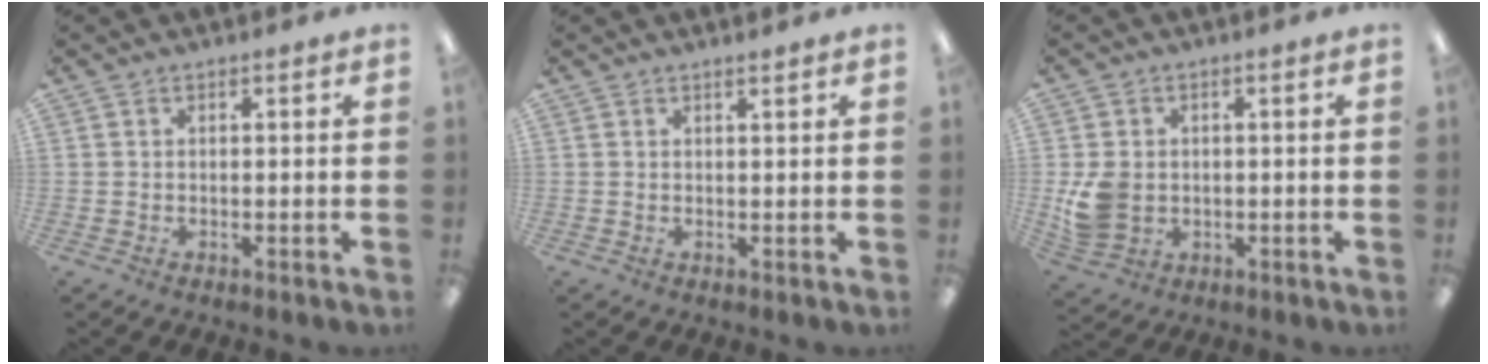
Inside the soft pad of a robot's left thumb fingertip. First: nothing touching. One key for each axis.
{"total": 1.0, "fx": 0.9, "fy": -0.1, "fz": 0.4, "tx": -0.009, "ty": -0.003, "tz": 0.017}
{"total": 7.2, "fx": -0.2, "fy": 6.1, "fz": 3.8, "tx": -0.083, "ty": 0.007, "tz": 0.002}